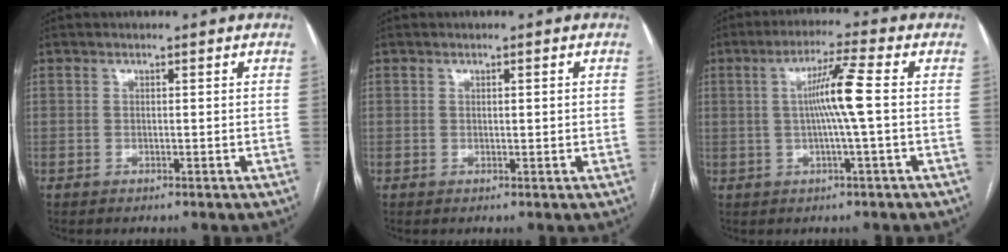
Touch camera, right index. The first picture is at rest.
{"total": 1.1, "force": [0.2, 0.2, 1.1], "torque": [-0.018, 0.002, 0.002]}
{"total": 7.2, "force": [0.3, -1.0, 7.2], "torque": [-0.129, 0.007, 0.005]}